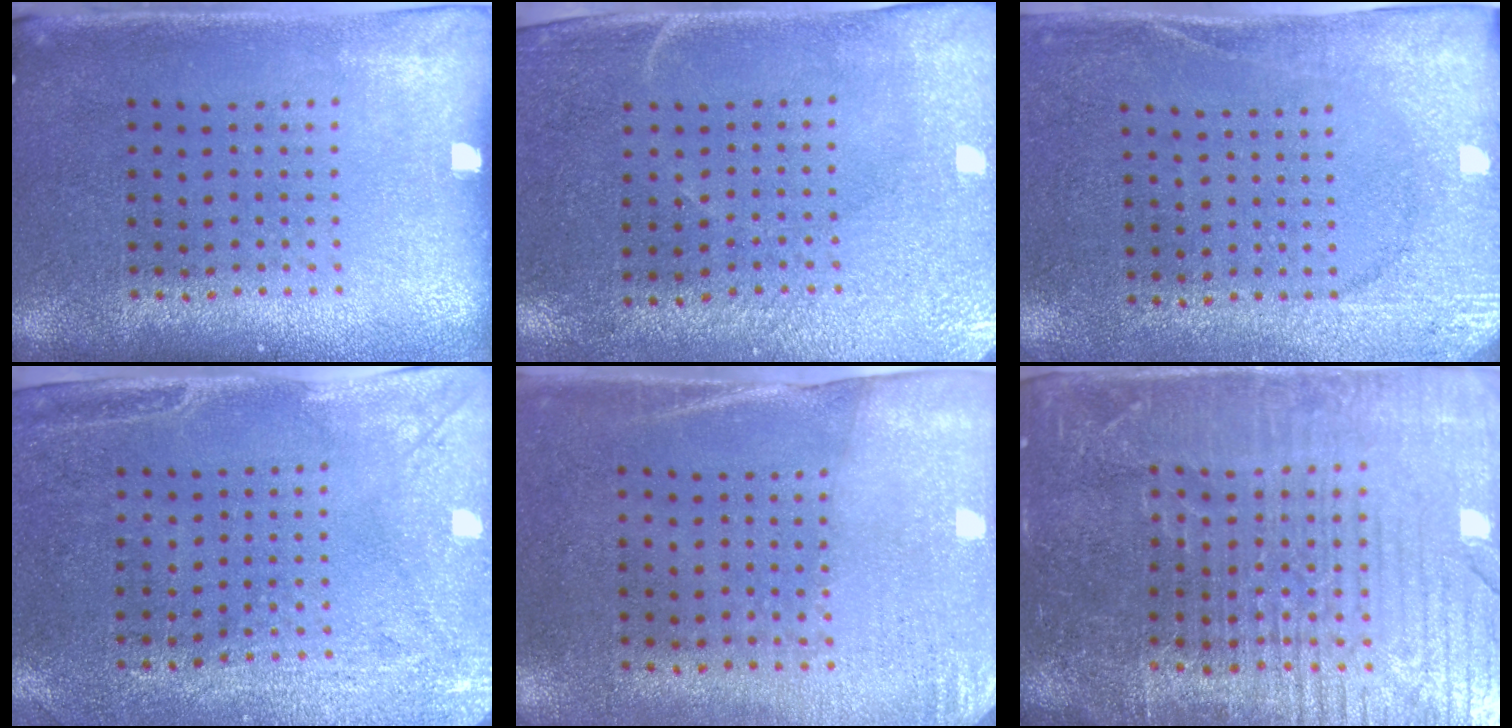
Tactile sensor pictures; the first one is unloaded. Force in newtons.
{"total": 2.9, "press": 2.5, "slide": 1.4}
{"total": 2.6, "press": 2.4, "slide": 1.0}
{"total": 3.0, "press": 2.4, "slide": 1.8}
{"total": 2.6, "press": 2.2, "slide": 1.3}
{"total": 5.6, "press": 5.0, "slide": 2.4}